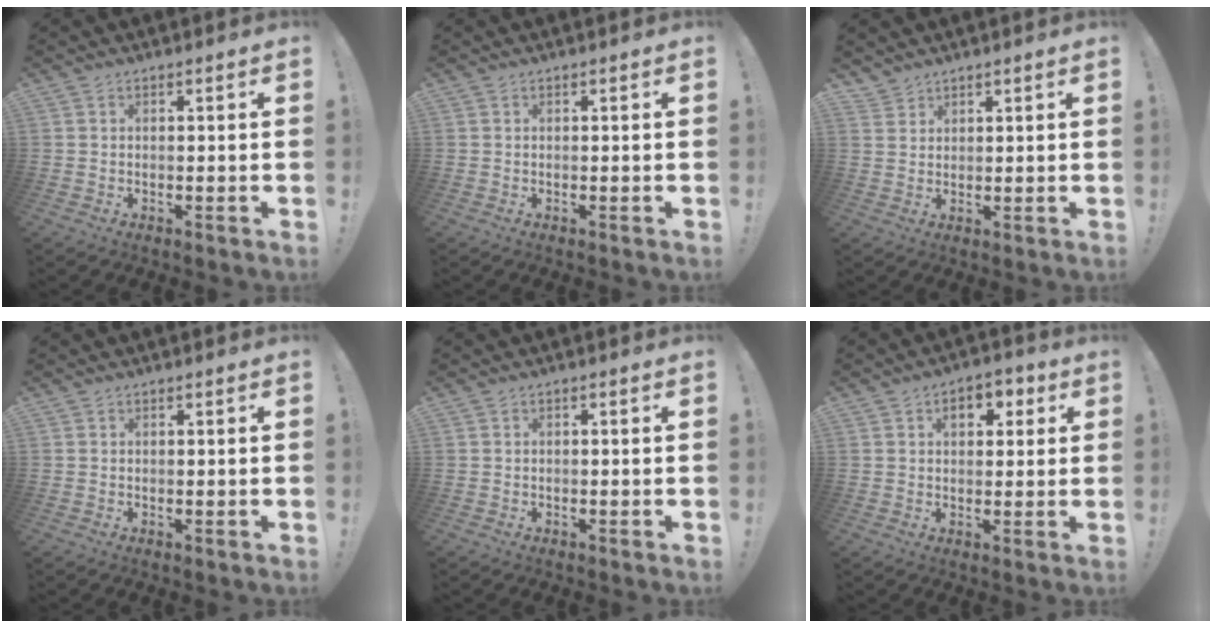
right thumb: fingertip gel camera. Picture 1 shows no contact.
{"total": 0.0}
{"total": 3.0, "force": [2.5, 1.6, 0.2], "torque": [-0.006, -0.018, 0.047]}
{"total": 0.0}
{"total": 0.6, "force": [-0.5, 0.1, 0.3], "torque": [-0.010, 0.003, -0.008]}
{"total": 6.4, "force": [2.0, 4.3, 4.2], "torque": [-0.049, 0.002, 0.029]}